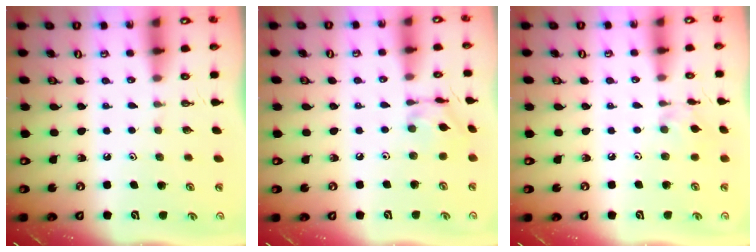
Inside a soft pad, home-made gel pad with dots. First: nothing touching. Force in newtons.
{"total": 8.5, "press": 8.5, "slide": 0.6}
{"total": 3.2, "press": 3.1, "slide": 0.5}